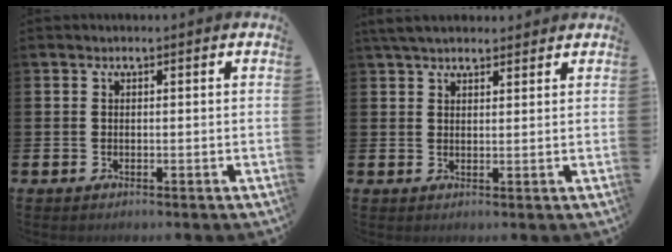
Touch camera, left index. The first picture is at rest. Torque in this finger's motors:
{"motor_torque": [0.97, -1.16, -0.20, 0.16]}